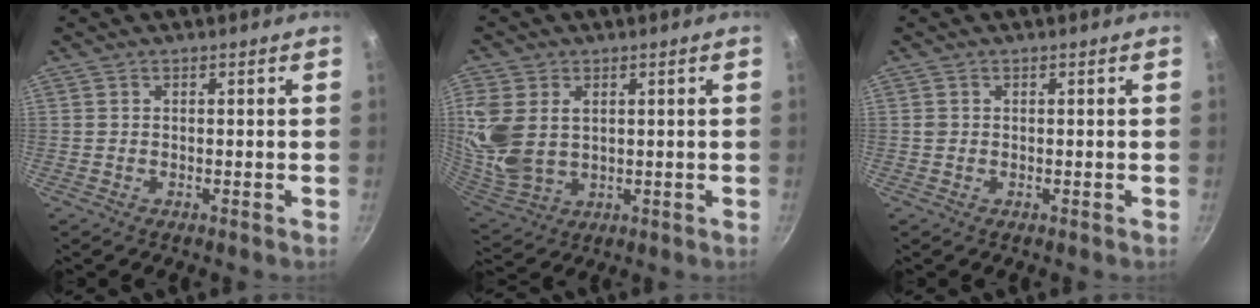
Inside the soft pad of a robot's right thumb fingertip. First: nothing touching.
{"total": 14.3, "force": [3.1, 10.1, 9.6], "torque": [-0.212, -0.014, 0.074]}
{"total": 0.7, "force": [0.0, 0.6, 0.2], "torque": [-0.001, 0.001, 0.000]}